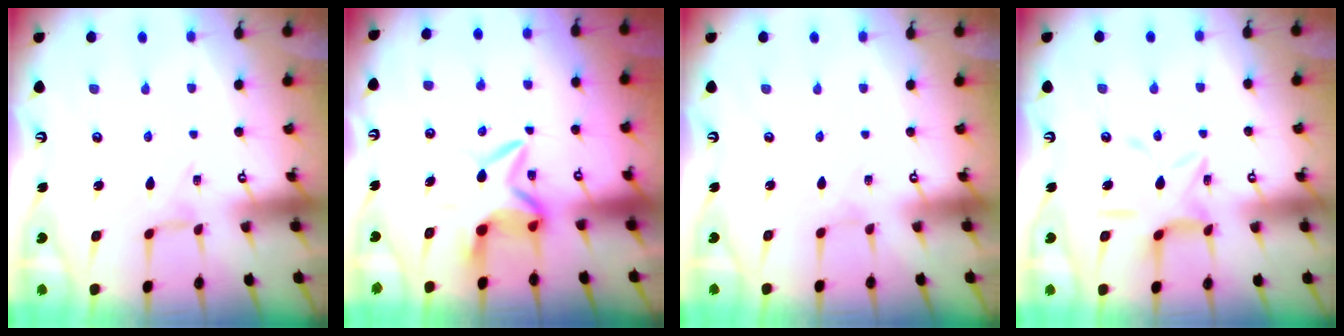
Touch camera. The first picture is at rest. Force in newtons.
{"total": 6.6, "press": 6.5, "slide": 1.5}
{"total": 0.0}
{"total": 10.7, "press": 10.7, "slide": 0.8}